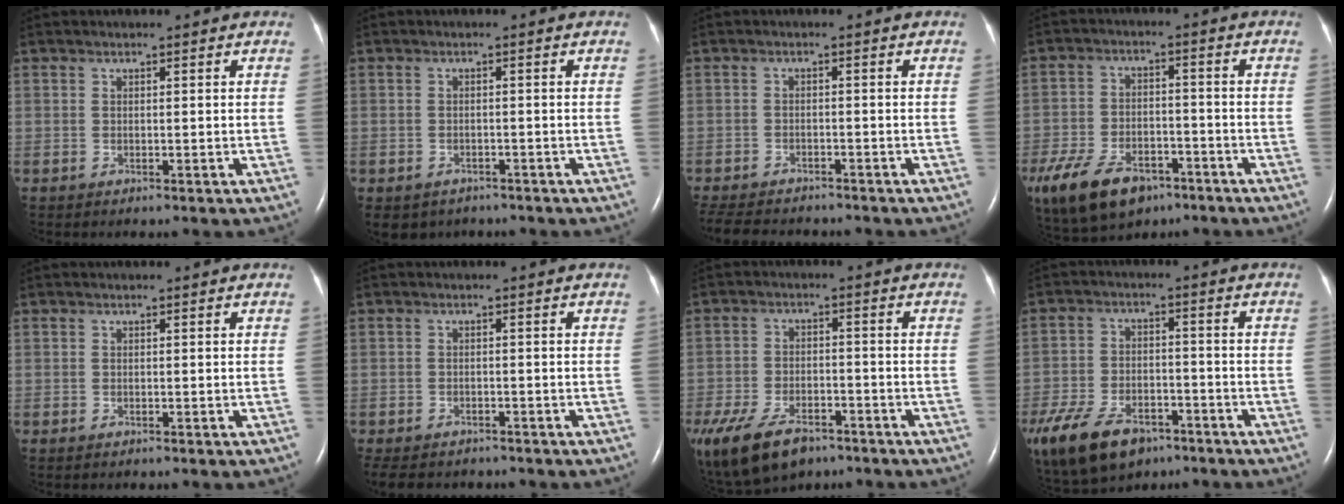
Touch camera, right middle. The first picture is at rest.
{"total": 4.6, "force": [-3.5, 2.9, 0.5], "torque": [-0.001, 0.006, -0.047]}
{"total": 10.6, "force": [-9.3, 3.3, 3.9], "torque": [-0.081, -0.012, -0.132]}
{"total": 15.4, "force": [-9.4, 8.6, 8.7], "torque": [-0.207, -0.012, -0.157]}
{"total": 0.0}
{"total": 8.8, "force": [-7.5, 3.5, 2.9], "torque": [-0.055, -0.006, -0.100]}
{"total": 17.8, "force": [-11.3, 9.6, 9.9], "torque": [-0.273, -0.032, -0.185]}
{"total": 18.6, "force": [-11.5, 10.4, 10.2], "torque": [-0.279, -0.023, -0.196]}